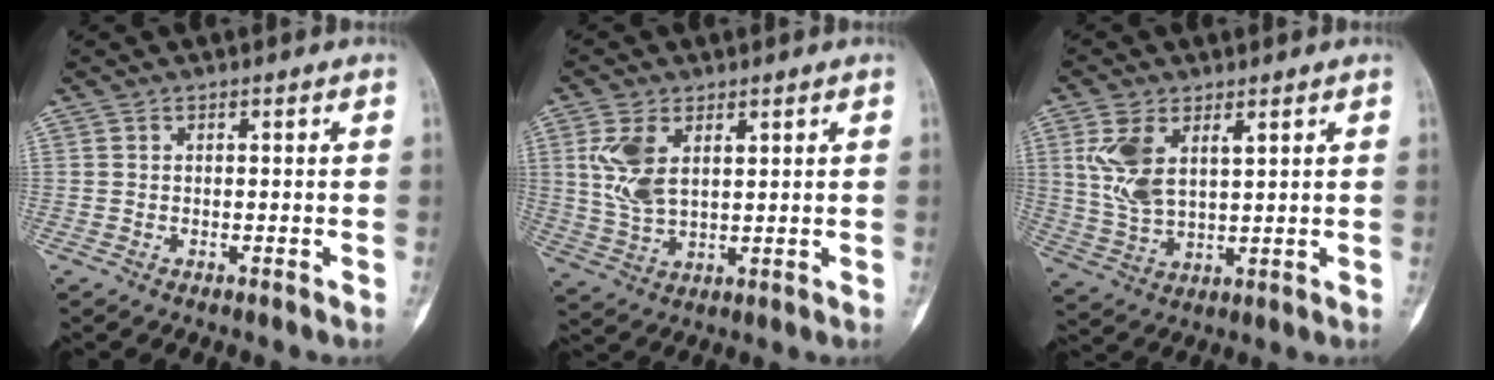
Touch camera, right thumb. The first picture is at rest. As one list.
[{"total": 8.8, "force": [2.9, 5.0, 6.7], "torque": [-0.137, -0.004, 0.066]}, {"total": 9.8, "force": [3.6, 5.3, 7.5], "torque": [-0.151, -0.006, 0.079]}]